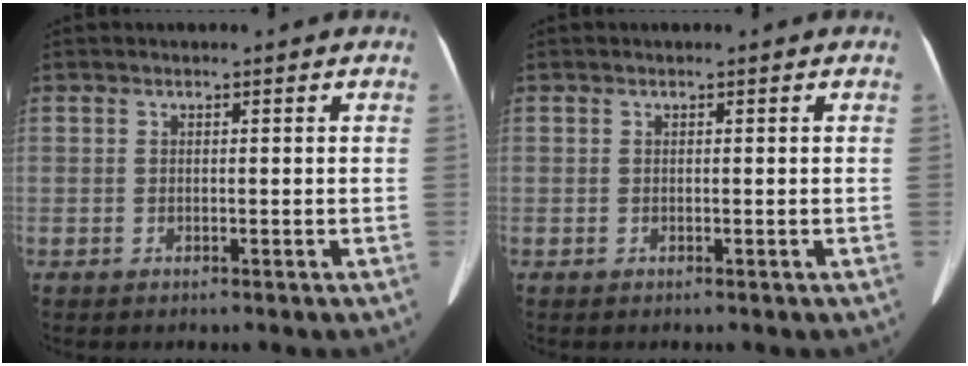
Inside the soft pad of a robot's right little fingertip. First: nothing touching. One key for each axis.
{"total": 0.0}